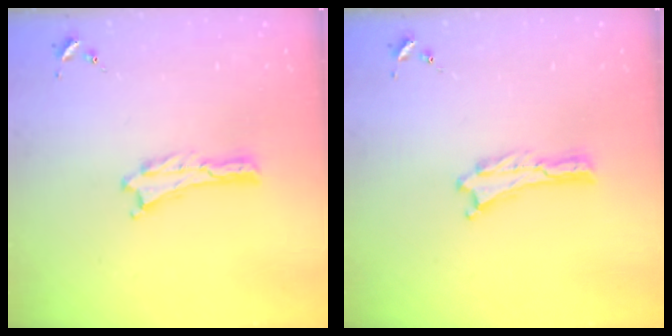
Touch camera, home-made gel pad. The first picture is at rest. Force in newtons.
{"total": 0.0}